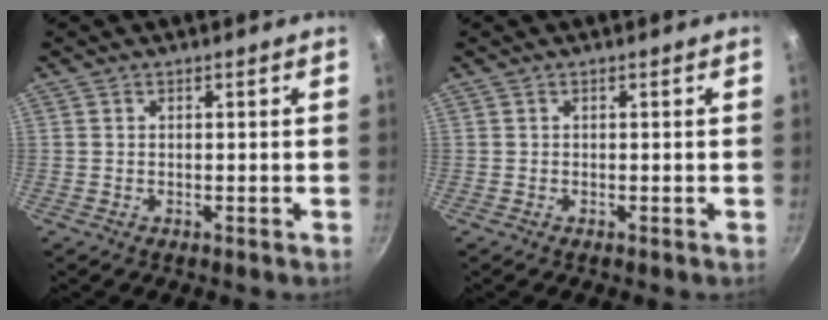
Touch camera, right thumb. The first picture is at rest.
{"total": 0.0}